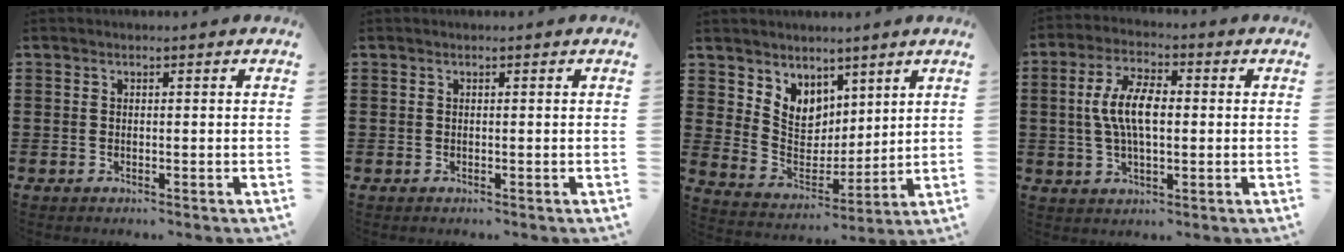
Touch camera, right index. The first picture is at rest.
{"total": 0.0}
{"total": 6.3, "force": [4.3, 4.6, -0.1], "torque": [-0.040, -0.032, 0.084]}
{"total": 8.2, "force": [0.2, 3.4, 7.4], "torque": [-0.166, 0.003, -0.004]}